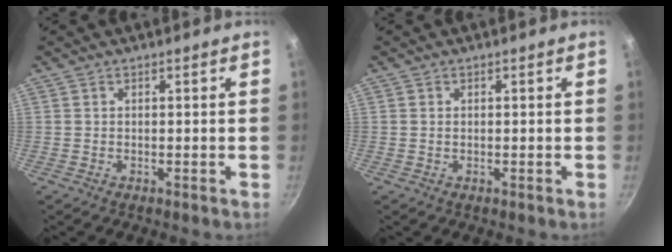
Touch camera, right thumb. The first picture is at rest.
{"total": 0.6, "force": [0.1, 0.4, 0.4], "torque": [-0.007, 0.002, 0.002]}